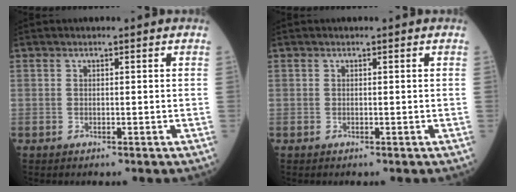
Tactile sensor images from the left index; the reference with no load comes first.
{"total": 0.0}